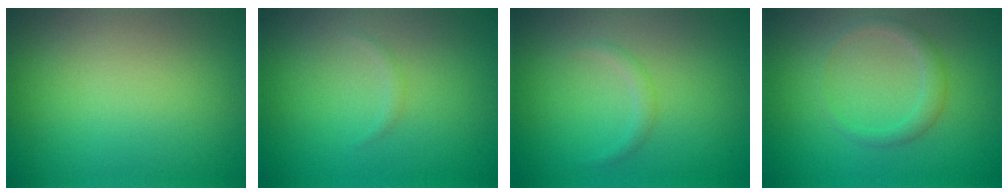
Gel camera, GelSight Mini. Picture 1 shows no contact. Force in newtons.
{"total": 0.6, "press": 0.6, "slide": 0.1}
{"total": 0.9, "press": 0.9, "slide": 0.0}
{"total": 1.6, "press": 1.6, "slide": 0.1}